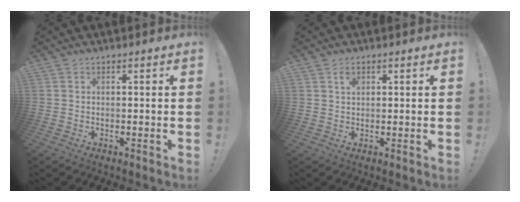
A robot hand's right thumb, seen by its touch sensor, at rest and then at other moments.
{"total": 1.8, "force": [0.9, 1.1, 1.1], "torque": [-0.009, -0.003, 0.014]}